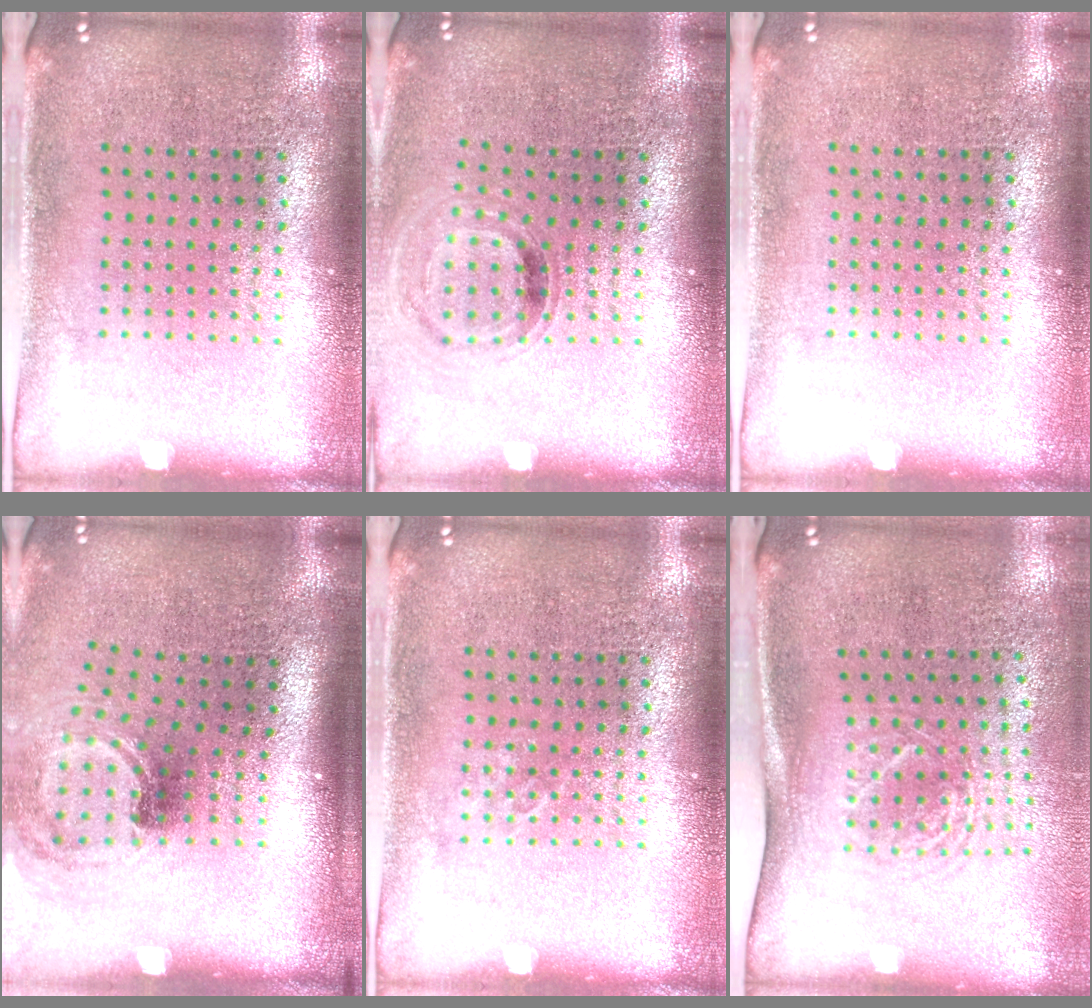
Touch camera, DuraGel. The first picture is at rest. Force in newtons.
{"total": 0.9, "press": 0.9, "slide": 0.1}
{"total": 0.0}
{"total": 1.5, "press": 1.2, "slide": 1.0}
{"total": 0.6, "press": 0.6, "slide": 0.1}
{"total": 1.7, "press": 1.3, "slide": 1.2}